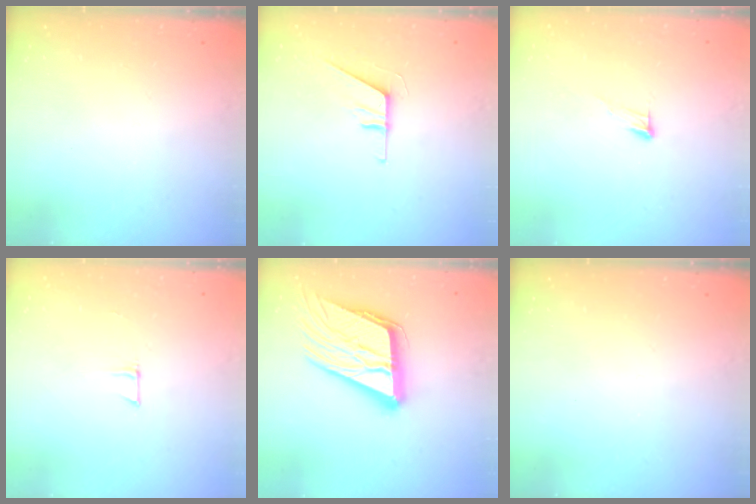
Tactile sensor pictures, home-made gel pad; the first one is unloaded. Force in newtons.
{"total": 5.9, "press": 5.9, "slide": 0.6}
{"total": 4.0, "press": 4.0, "slide": 0.3}
{"total": 3.9, "press": 3.9, "slide": 0.3}
{"total": 19.2, "press": 19.0, "slide": 2.8}
{"total": 0.0}